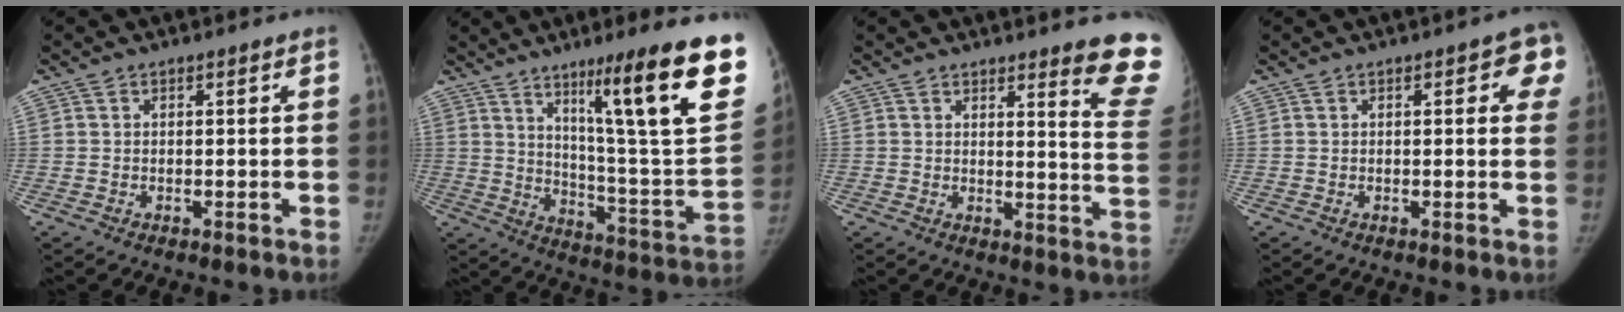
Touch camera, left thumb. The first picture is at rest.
{"total": 27.0, "force": [14.0, 3.2, 22.9], "torque": [-0.292, -0.058, 0.217]}
{"total": 11.4, "force": [9.5, 0.9, 6.3], "torque": [-0.051, -0.094, 0.093]}
{"total": 5.9, "force": [1.9, 2.2, 5.1], "torque": [-0.031, 0.000, 0.012]}